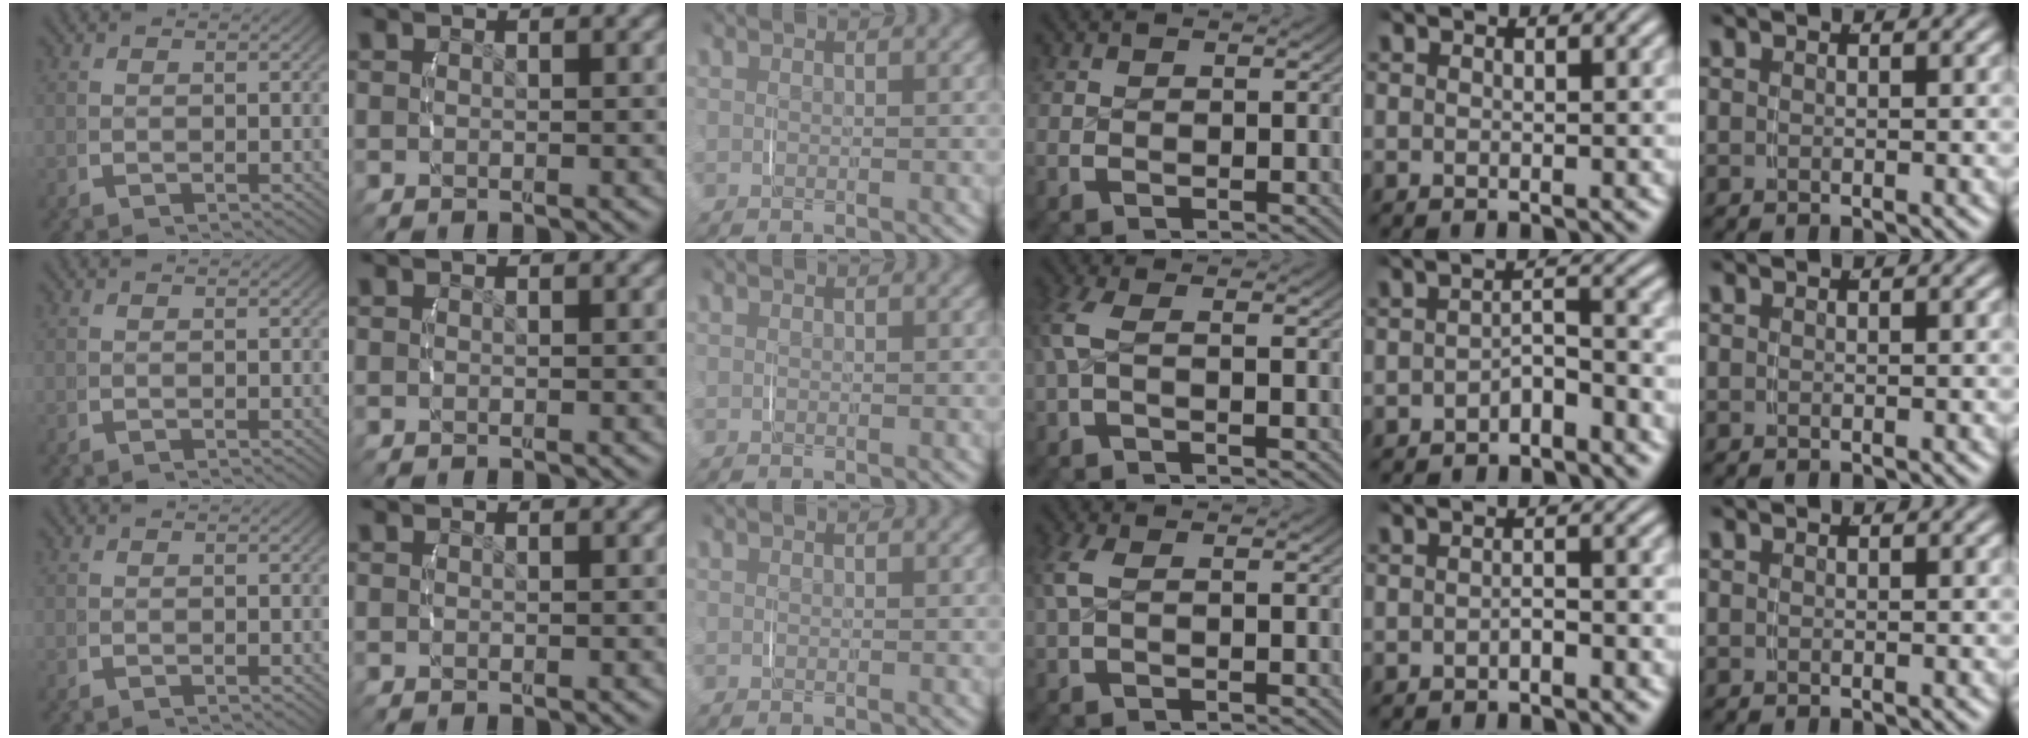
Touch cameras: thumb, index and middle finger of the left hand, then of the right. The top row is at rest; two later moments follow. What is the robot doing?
{"motion": "lift_and_place", "object": "toothpaste"}